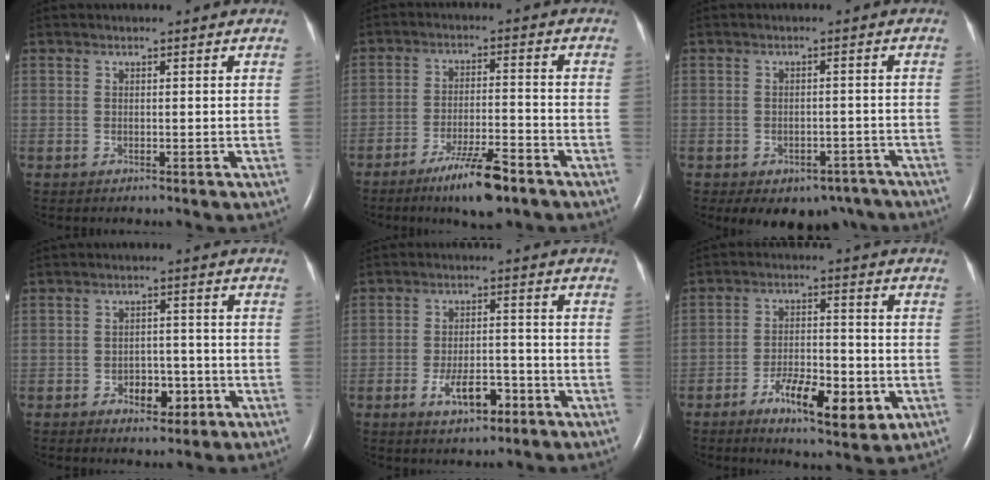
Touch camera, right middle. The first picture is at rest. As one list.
[{"total": 8.7, "force": [-6.0, 1.1, 6.3], "torque": [-0.115, -0.014, -0.100]}, {"total": 9.4, "force": [-6.7, 5.6, 3.3], "torque": [-0.038, 0.014, -0.079]}, {"total": 4.6, "force": [-2.1, 2.7, 3.0], "torque": [-0.039, 0.010, -0.026]}, {"total": 6.2, "force": [-3.1, 2.6, 4.7], "torque": [-0.083, 0.001, -0.049]}, {"total": 9.8, "force": [-4.2, 3.3, 8.2], "torque": [-0.139, -0.002, -0.063]}]